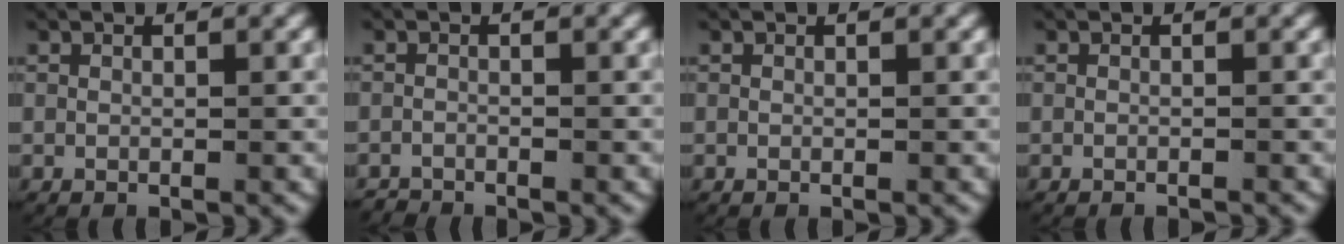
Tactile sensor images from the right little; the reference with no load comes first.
{"total": 0.9, "force": [-0.9, 0.1, -0.2], "torque": [0.000, -0.008, -0.016]}
{"total": 0.0}
{"total": 0.7, "force": [-0.7, 0.0, 0.0], "torque": [0.001, -0.001, -0.010]}